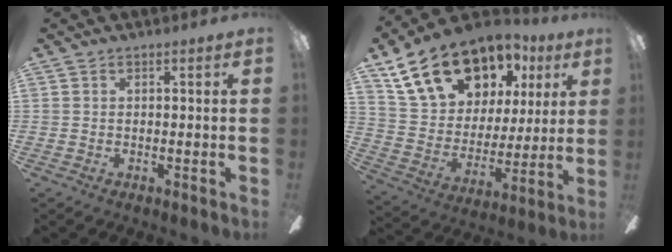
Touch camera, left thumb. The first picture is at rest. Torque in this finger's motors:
{"motor_torque": [1.47, 1.70, 1.47, -1.30, 0.19]}